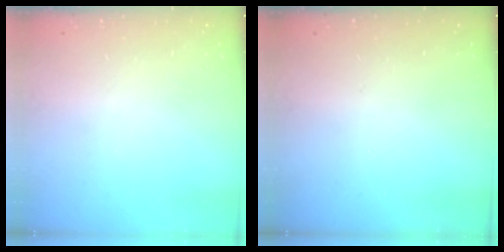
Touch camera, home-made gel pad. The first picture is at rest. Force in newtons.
{"total": 0.0}